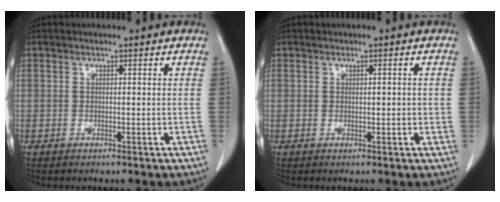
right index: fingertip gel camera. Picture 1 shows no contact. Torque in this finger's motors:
{"motor_torque": [-0.09, -0.04, -0.05, -0.01]}